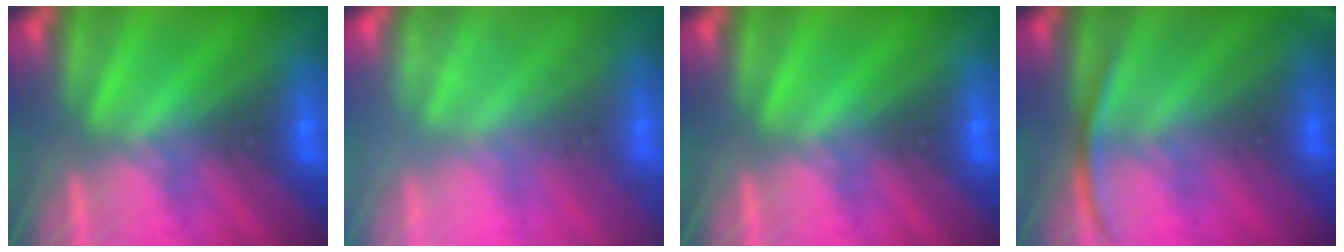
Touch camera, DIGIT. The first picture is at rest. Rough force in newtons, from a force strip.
{"total": 2.2}
{"total": 0.0}
{"total": 2.8}